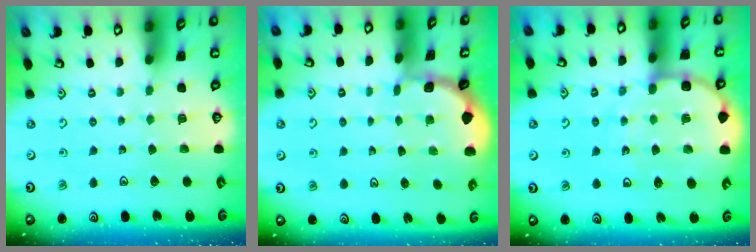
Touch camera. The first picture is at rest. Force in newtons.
{"total": 0.8, "press": 0.8, "slide": 0.2}
{"total": 9.6, "press": 9.4, "slide": 1.9}